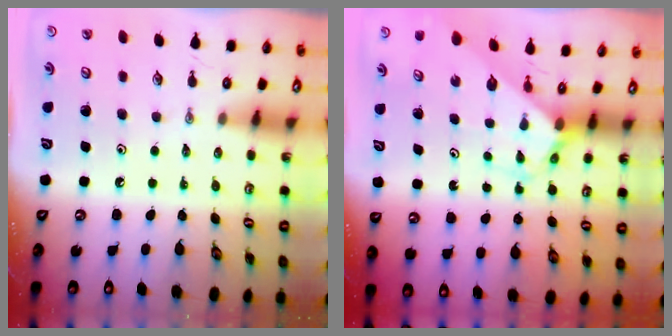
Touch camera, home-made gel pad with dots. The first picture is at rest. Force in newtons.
{"total": 2.7, "press": 2.7, "slide": 0.2}